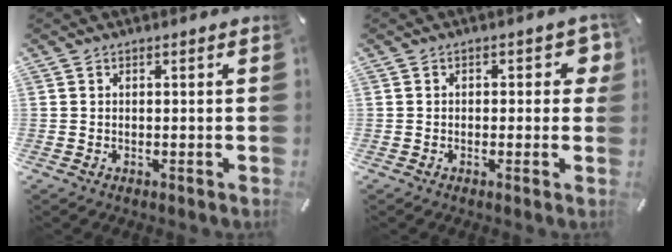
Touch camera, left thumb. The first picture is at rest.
{"total": 3.7, "force": [0.3, 2.3, 2.9], "torque": [-0.034, 0.003, -0.001]}